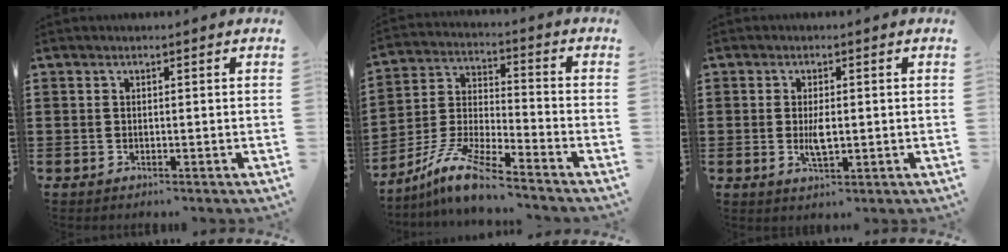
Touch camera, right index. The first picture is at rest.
{"total": 9.2, "force": [-8.0, 0.4, 4.6], "torque": [-0.108, -0.001, -0.163]}
{"total": 3.3, "force": [-0.1, 1.3, 3.1], "torque": [-0.065, -0.003, -0.005]}